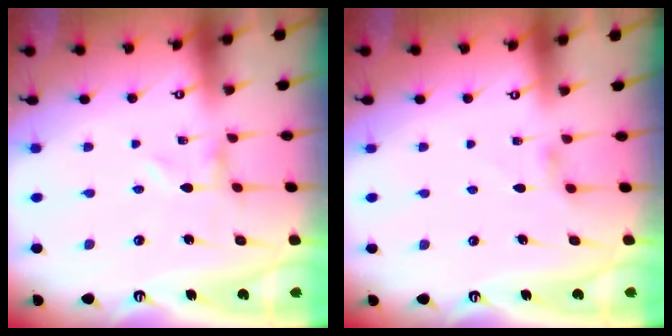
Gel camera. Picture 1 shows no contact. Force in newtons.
{"total": 1.6, "press": 1.6, "slide": 0.4}